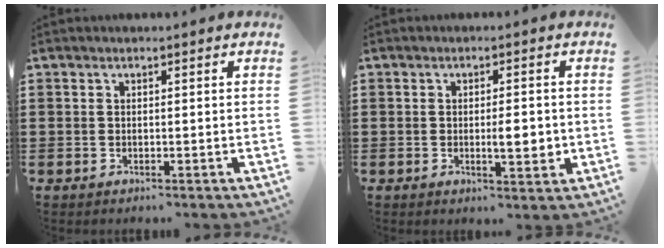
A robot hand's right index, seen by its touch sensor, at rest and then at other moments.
{"total": 4.2, "force": [-0.4, 1.0, 4.1], "torque": [-0.060, -0.004, -0.009]}